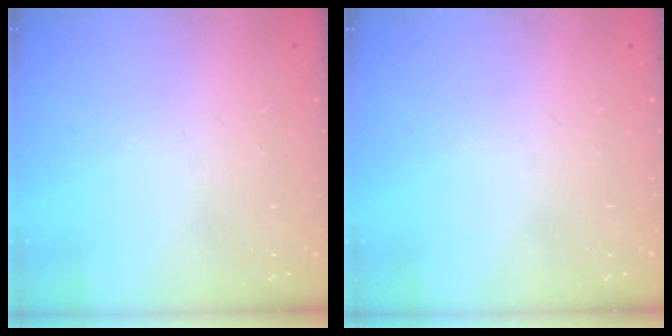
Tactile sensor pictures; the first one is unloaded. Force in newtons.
{"total": 0.0}